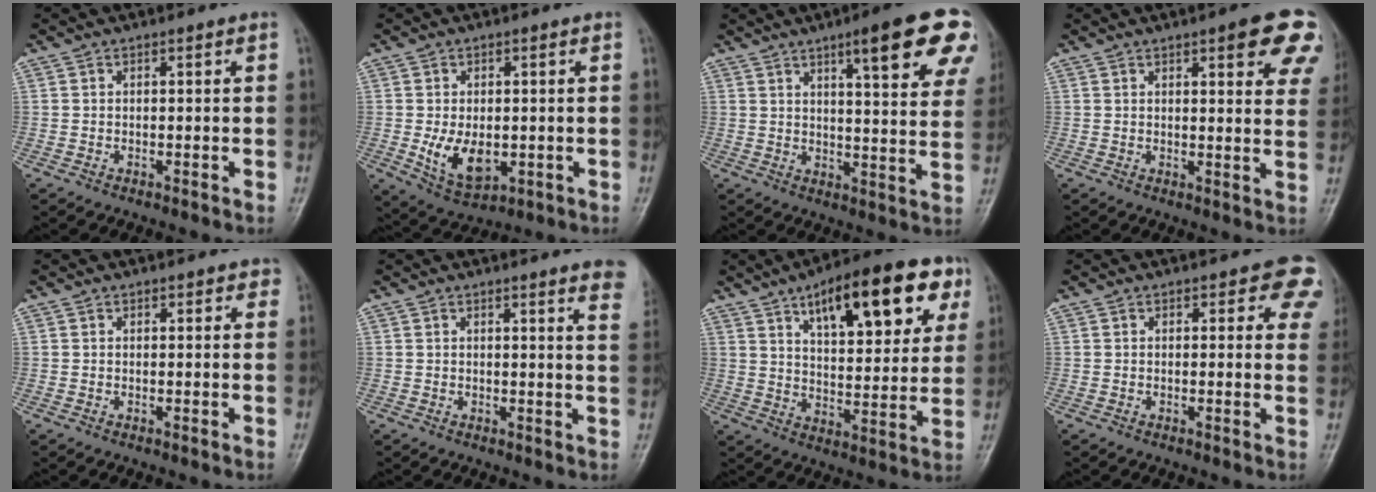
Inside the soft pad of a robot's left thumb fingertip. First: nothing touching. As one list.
[{"total": 8.0, "force": [-1.1, 4.9, 6.2], "torque": [-0.094, -0.013, -0.006]}, {"total": 16.5, "force": [8.7, 3.5, 13.6], "torque": [-0.146, -0.032, 0.110]}, {"total": 11.5, "force": [6.0, 3.4, 9.2], "torque": [-0.073, -0.020, 0.064]}, {"total": 1.4, "force": [1.0, 0.8, 0.6], "torque": [0.010, -0.004, 0.006]}, {"total": 8.6, "force": [6.6, 1.0, 5.4], "torque": [-0.045, -0.021, 0.053]}, {"total": 20.5, "force": [10.2, 7.8, 16.0], "torque": [-0.192, -0.021, 0.150]}, {"total": 6.1, "force": [3.7, 3.1, 3.7], "torque": [0.001, -0.012, 0.029]}]